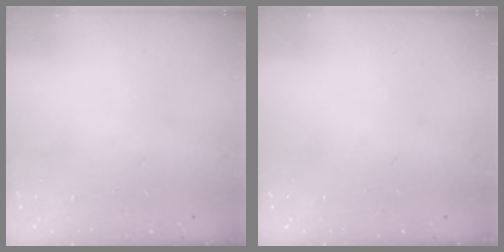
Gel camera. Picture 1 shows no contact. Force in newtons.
{"total": 0.0}